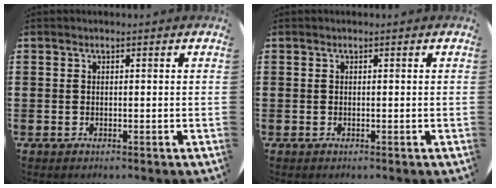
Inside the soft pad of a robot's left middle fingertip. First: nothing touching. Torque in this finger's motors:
{"motor_torque": [0.07, -0.06, 0.02, 0.00]}